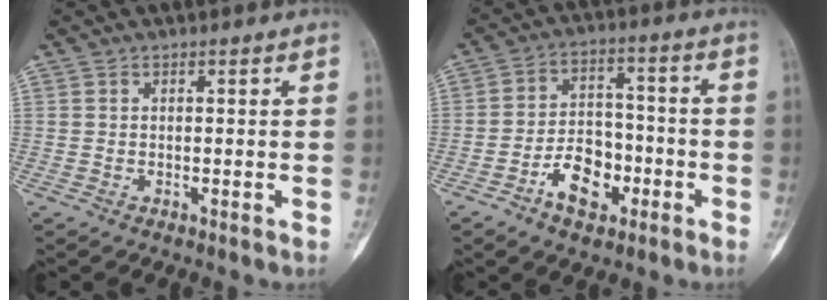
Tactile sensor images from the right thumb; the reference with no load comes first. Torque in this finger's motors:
{"motor_torque": [-0.15, 0.53, 0.21, 0.20, 0.05]}